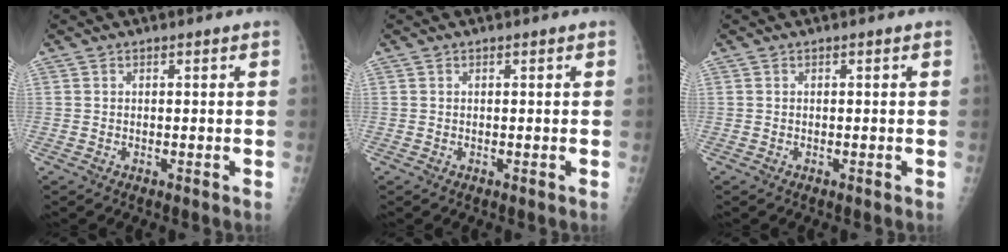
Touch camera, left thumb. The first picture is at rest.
{"total": 0.0}
{"total": 0.0}